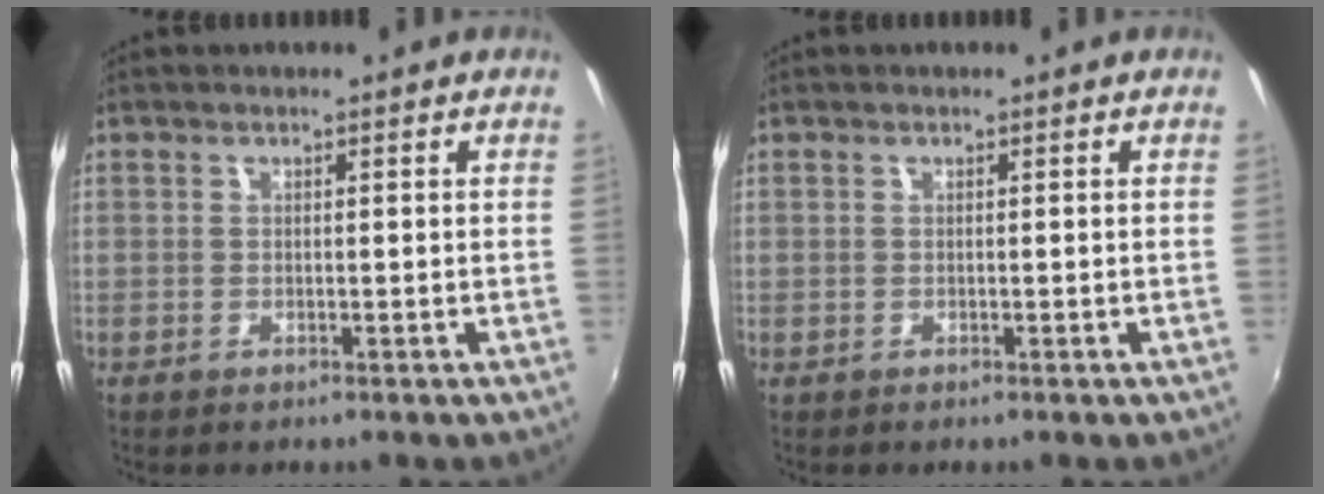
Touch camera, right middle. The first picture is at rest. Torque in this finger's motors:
{"motor_torque": [-0.02, 0.06, 0.00, 0.01]}